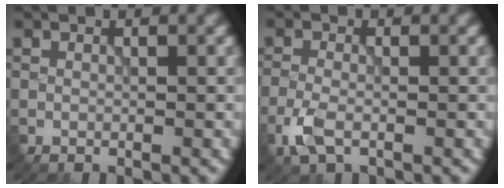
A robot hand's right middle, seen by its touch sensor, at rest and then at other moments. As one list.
[{"total": 2.9, "force": [-1.5, 1.3, 2.1], "torque": [-0.054, -0.004, -0.038]}]